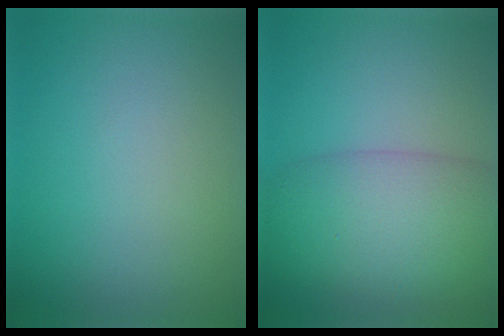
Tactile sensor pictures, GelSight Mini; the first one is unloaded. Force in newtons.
{"total": 8.2, "press": 8.2, "slide": 0.3}